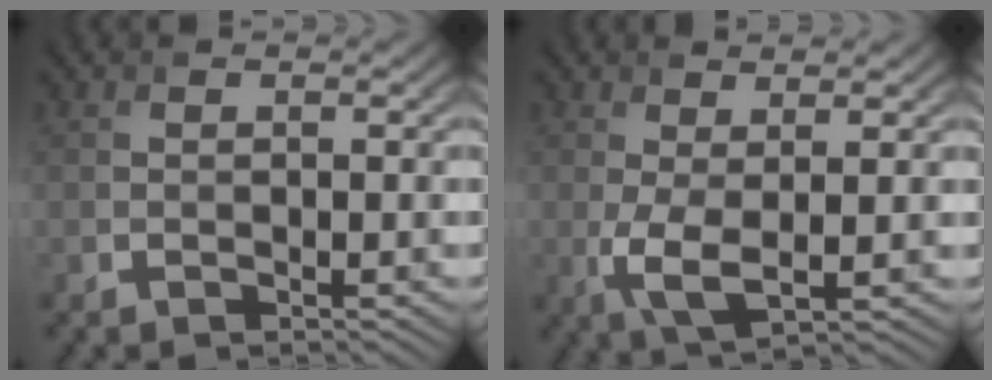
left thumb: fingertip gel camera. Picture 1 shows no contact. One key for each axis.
{"total": 3.9, "fx": 0.3, "fy": 1.3, "fz": 3.7, "tx": -0.092, "ty": -0.007, "tz": 0.005}